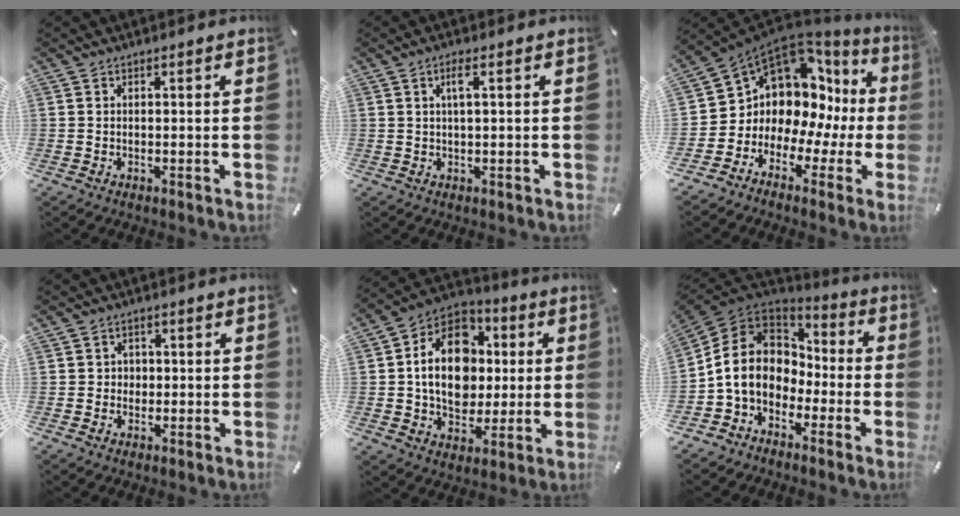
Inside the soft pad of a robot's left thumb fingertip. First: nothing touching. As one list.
[{"total": 3.1, "force": [1.0, 0.6, 2.9], "torque": [-0.060, 0.005, 0.014]}, {"total": 9.5, "force": [3.8, 8.1, 3.2], "torque": [-0.073, -0.065, 0.073]}, {"total": 2.5, "force": [-0.4, 2.5, 0.4], "torque": [-0.004, 0.004, -0.012]}, {"total": 16.8, "force": [0.3, 13.4, 10.1], "torque": [-0.188, 0.011, 0.006]}, {"total": 11.6, "force": [-1.8, 10.3, 4.9], "torque": [-0.135, 0.018, -0.029]}]